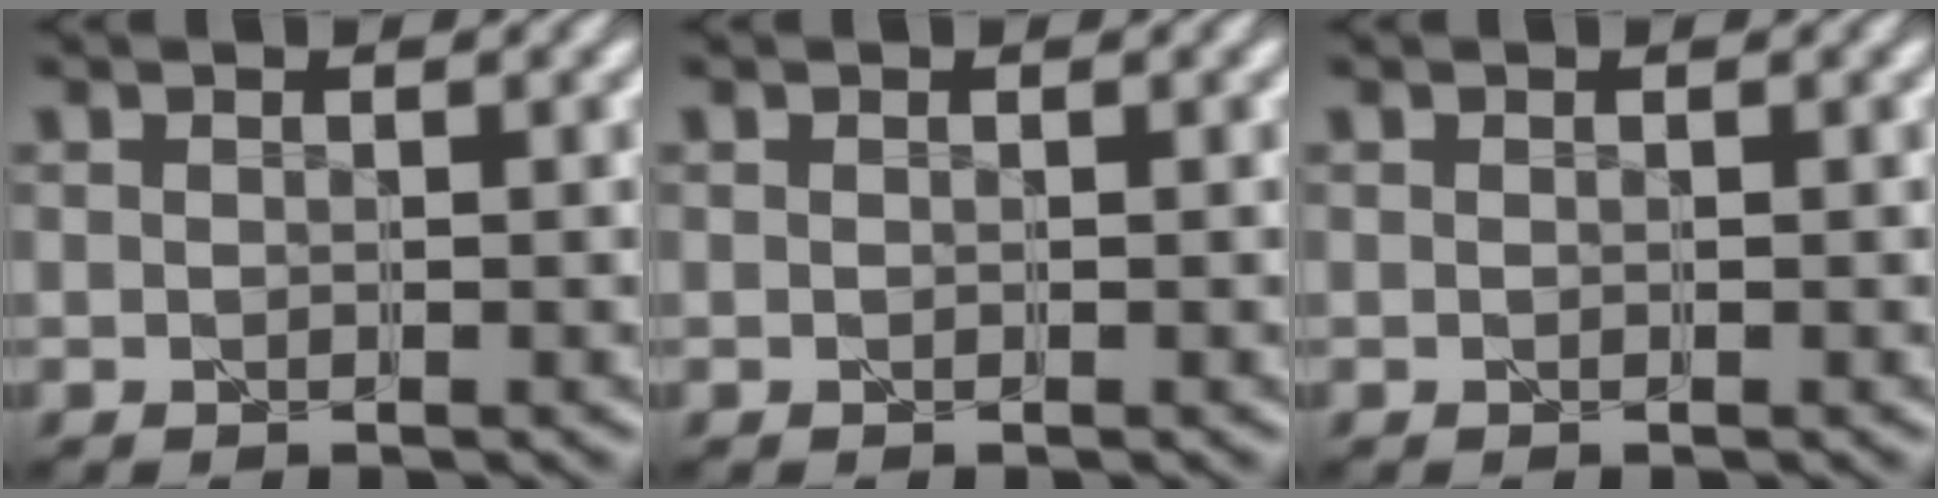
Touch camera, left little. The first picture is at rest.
{"total": 0.0}
{"total": 0.0}